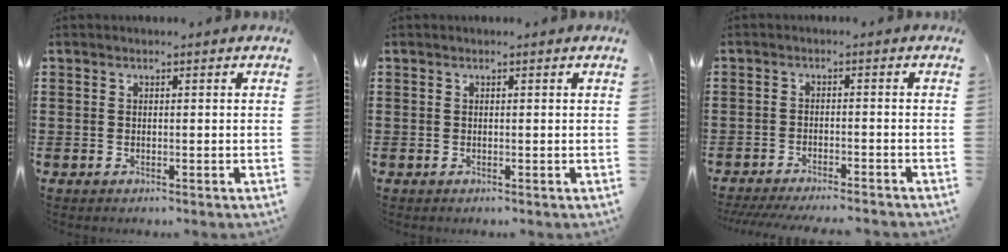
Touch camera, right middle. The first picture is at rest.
{"total": 0.0}
{"total": 3.2, "force": [-3.1, -0.1, 0.7], "torque": [-0.019, -0.005, -0.066]}